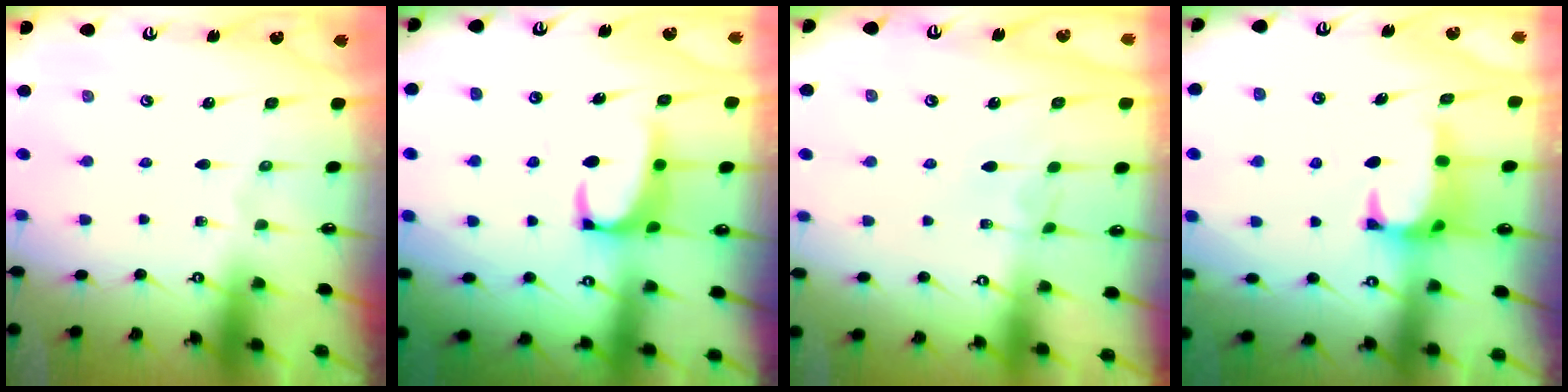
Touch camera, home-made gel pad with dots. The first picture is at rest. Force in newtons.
{"total": 2.1, "press": 1.9, "slide": 1.0}
{"total": 1.1, "press": 1.0, "slide": 0.4}
{"total": 1.4, "press": 1.2, "slide": 0.7}